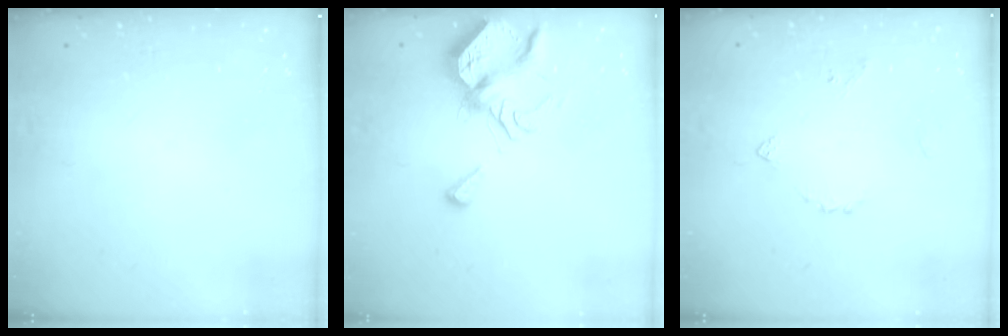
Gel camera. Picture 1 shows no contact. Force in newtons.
{"total": 6.9, "press": 6.8, "slide": 1.0}
{"total": 3.7, "press": 3.6, "slide": 0.8}